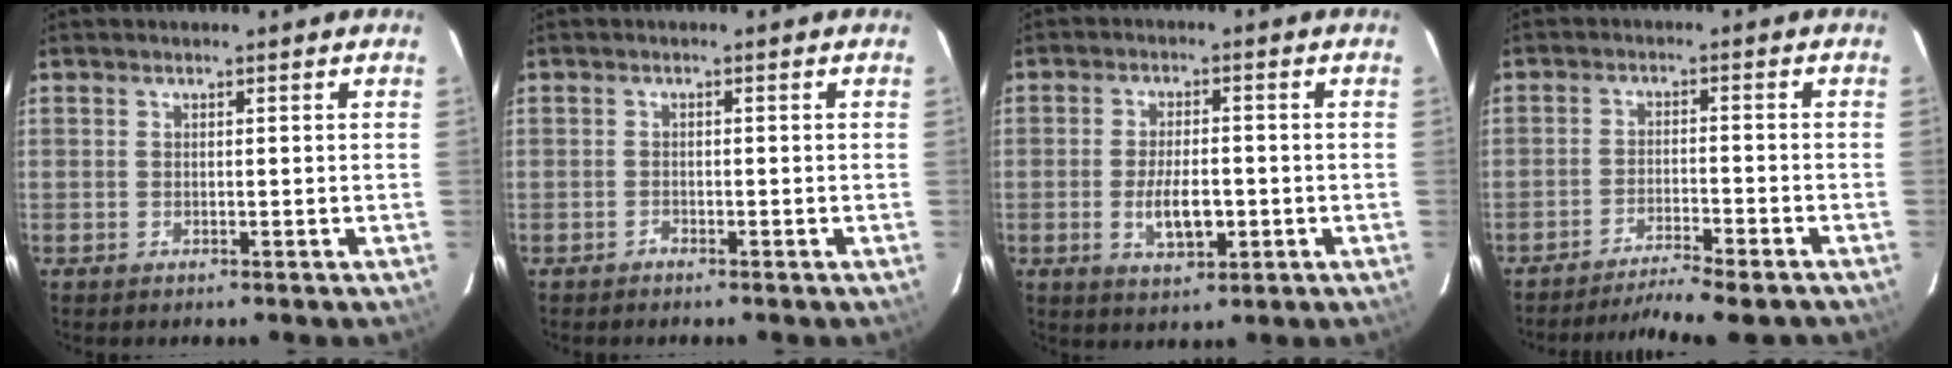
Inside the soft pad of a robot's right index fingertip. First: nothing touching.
{"total": 0.8, "force": [-0.7, 0.2, -0.1], "torque": [0.004, 0.003, -0.015]}
{"total": 6.8, "force": [-1.7, 2.9, 6.0], "torque": [-0.117, -0.005, -0.023]}
{"total": 9.9, "force": [-8.9, 0.1, 4.4], "torque": [-0.092, -0.014, -0.138]}